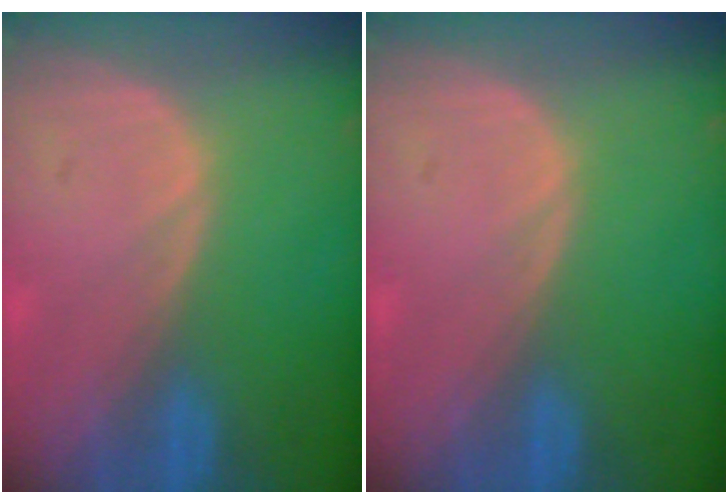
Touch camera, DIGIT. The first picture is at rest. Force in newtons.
{"total": 0.0}